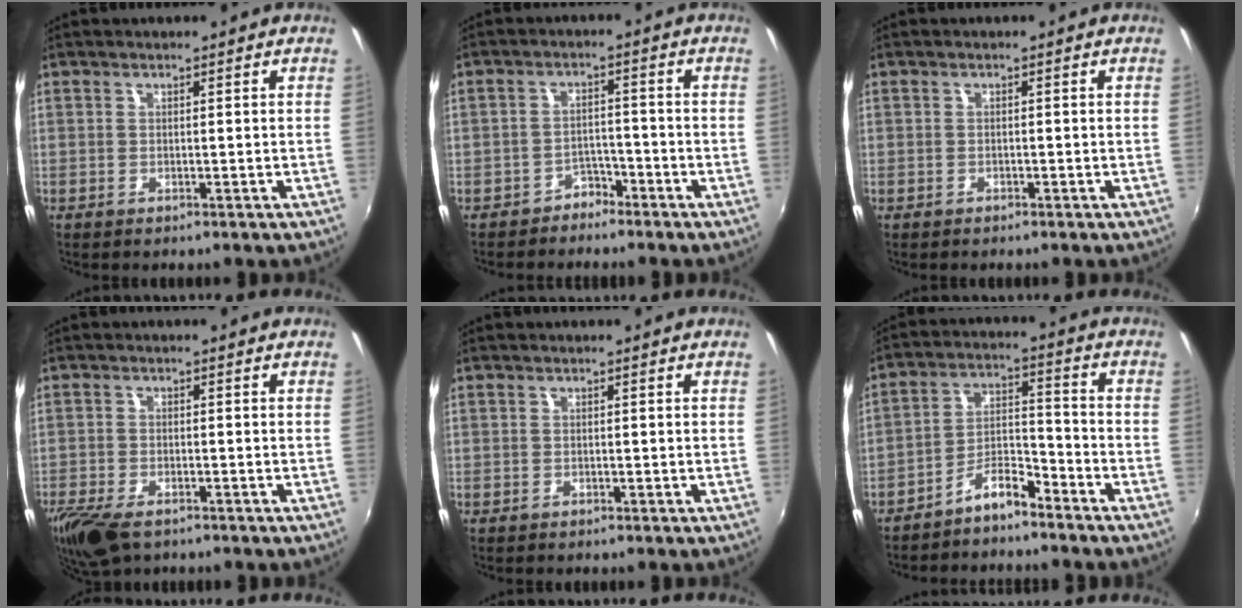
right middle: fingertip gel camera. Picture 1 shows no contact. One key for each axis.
{"total": 3.6, "fx": -2.9, "fy": 2.0, "fz": 0.1, "tx": -0.007, "ty": 0.016, "tz": -0.047}
{"total": 1.1, "fx": -0.8, "fy": 0.7, "fz": 0.0, "tx": -0.004, "ty": 0.004, "tz": -0.012}
{"total": 8.9, "fx": -6.3, "fy": 3.8, "fz": 5.0, "tx": -0.127, "ty": -0.030, "tz": -0.118}
{"total": 0.7, "fx": -0.5, "fy": 0.4, "fz": 0.0, "tx": -0.001, "ty": 0.002, "tz": -0.008}
{"total": 6.0, "fx": -5.1, "fy": 1.8, "fz": 2.6, "tx": -0.054, "ty": 0.030, "tz": -0.092}